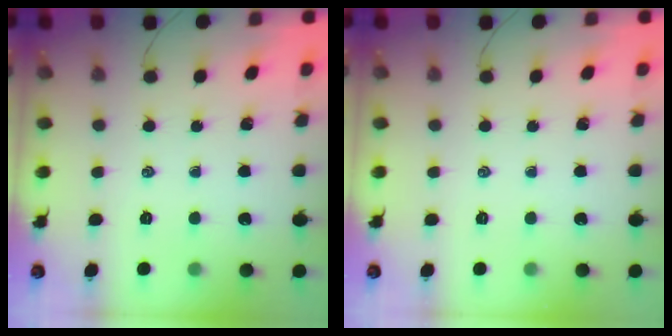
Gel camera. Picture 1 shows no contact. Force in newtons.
{"total": 0.0}